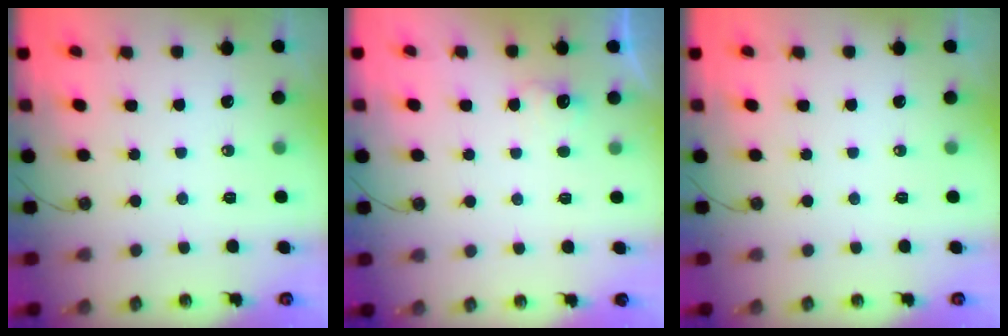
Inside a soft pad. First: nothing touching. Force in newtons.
{"total": 5.2, "press": 5.2, "slide": 0.8}
{"total": 0.0}